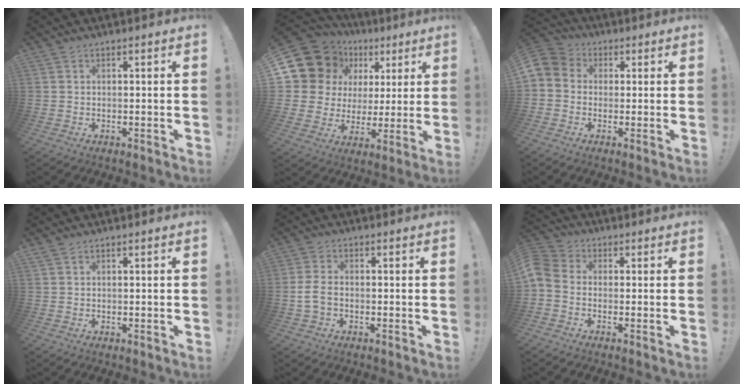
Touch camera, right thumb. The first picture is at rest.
{"total": 15.9, "force": [7.8, 12.2, 6.7], "torque": [-0.106, -0.042, 0.167]}
{"total": 5.6, "force": [-0.5, 5.1, 2.3], "torque": [-0.052, 0.014, -0.007]}
{"total": 0.8, "force": [0.6, 0.1, 0.6], "torque": [-0.016, 0.001, 0.012]}
{"total": 4.9, "force": [-1.1, 3.1, 3.6], "torque": [-0.074, 0.013, -0.018]}
{"total": 5.5, "force": [-1.5, 4.0, 3.4], "torque": [-0.084, 0.005, -0.028]}